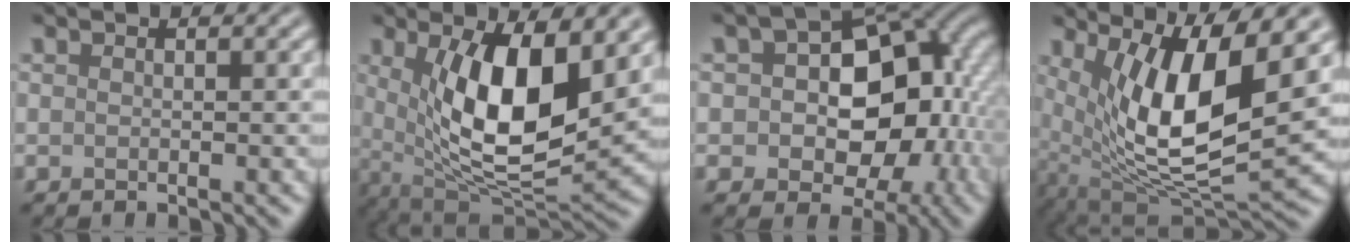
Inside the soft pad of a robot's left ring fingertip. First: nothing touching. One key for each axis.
{"total": 10.4, "fx": 2.0, "fy": 4.1, "fz": 9.4, "tx": -0.161, "ty": -0.017, "tz": 0.039}
{"total": 10.8, "fx": -0.3, "fy": 7.4, "fz": 7.8, "tx": -0.091, "ty": 0.006, "tz": -0.011}
{"total": 11.1, "fx": 3.5, "fy": 3.3, "fz": 10.0, "tx": -0.176, "ty": -0.010, "tz": 0.068}